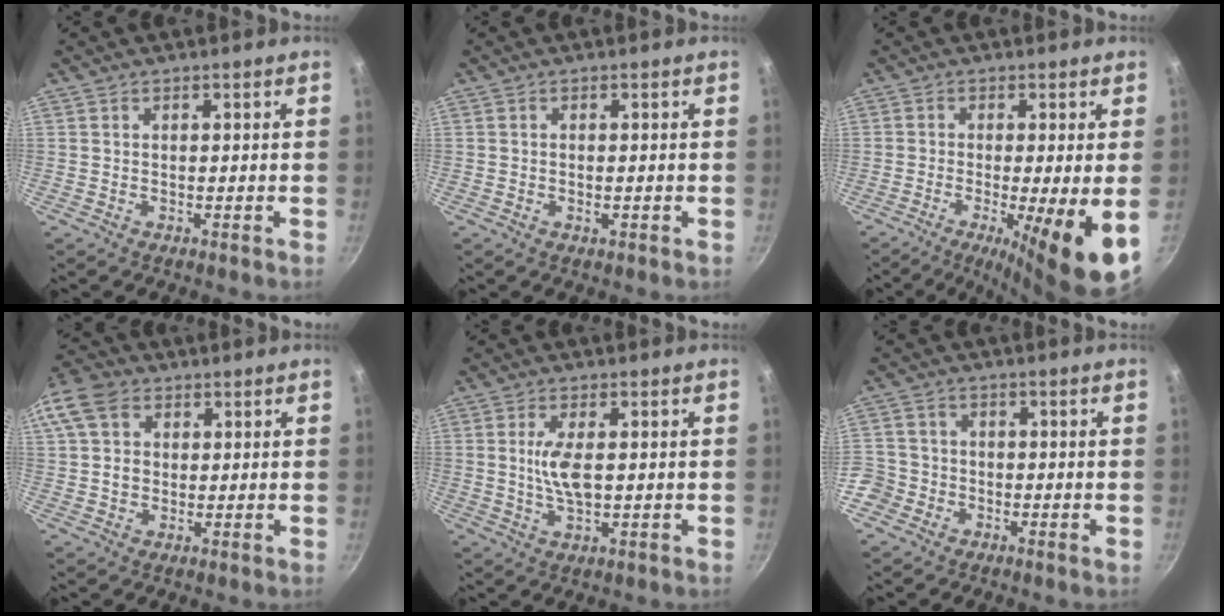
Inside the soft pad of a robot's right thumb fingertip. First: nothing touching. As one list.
[{"total": 1.1, "force": [-0.3, 0.5, 0.9], "torque": [-0.016, 0.001, -0.004]}, {"total": 11.6, "force": [-3.3, 1.3, 11.1], "torque": [-0.180, -0.014, -0.045]}, {"total": 13.5, "force": [3.9, 10.7, 7.2], "torque": [-0.159, 0.026, 0.063]}, {"total": 6.1, "force": [0.5, 2.4, 5.6], "torque": [-0.112, -0.002, 0.011]}, {"total": 7.7, "force": [-2.9, 6.8, 2.2], "torque": [-0.037, 0.036, -0.058]}]